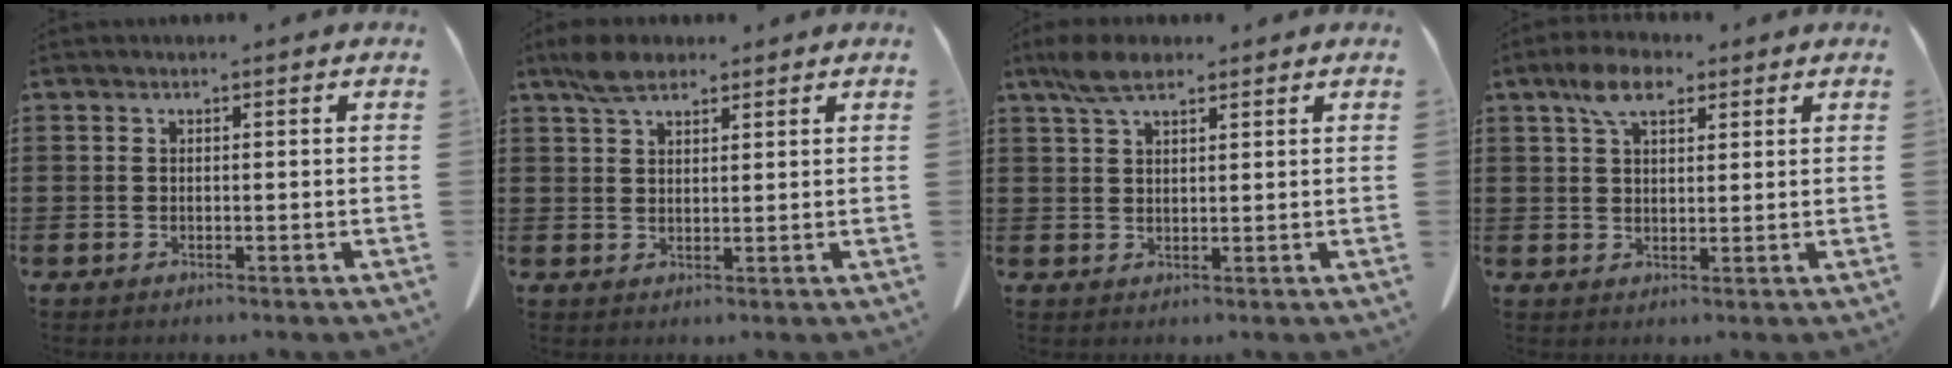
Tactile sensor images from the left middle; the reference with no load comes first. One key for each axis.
{"total": 4.5, "fx": 3.3, "fy": 1.9, "fz": 2.4, "tx": -0.057, "ty": 0.007, "tz": 0.062}
{"total": 5.1, "fx": 3.3, "fy": 1.9, "fz": 3.4, "tx": -0.075, "ty": 0.006, "tz": 0.062}
{"total": 6.3, "fx": 3.8, "fy": 2.9, "fz": 4.2, "tx": -0.085, "ty": 0.009, "tz": 0.067}